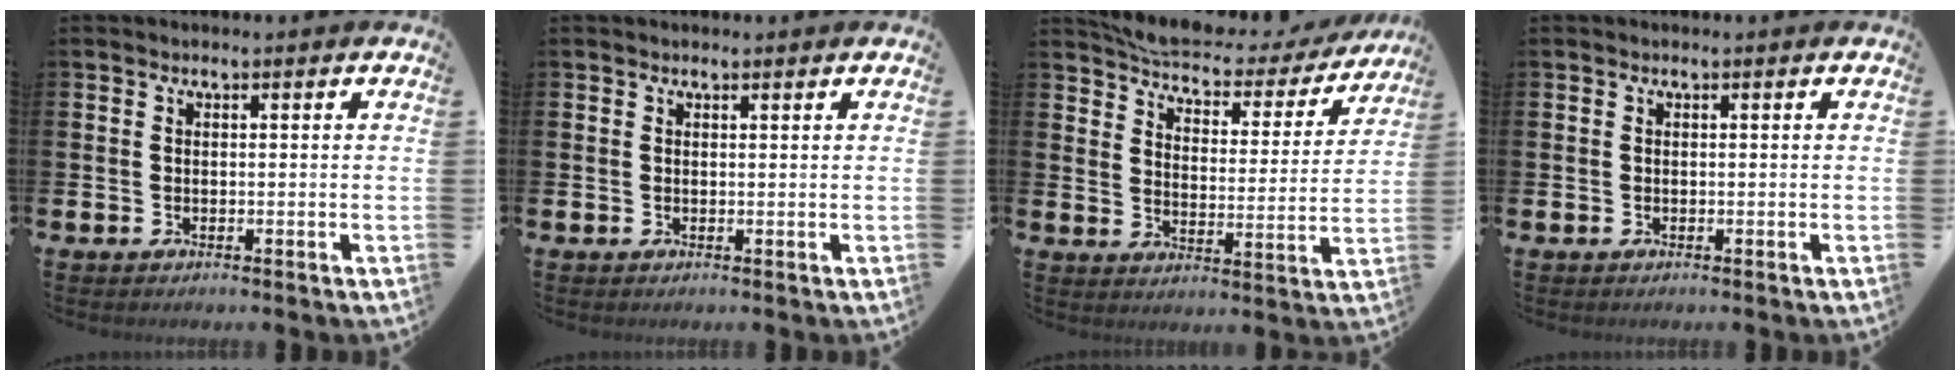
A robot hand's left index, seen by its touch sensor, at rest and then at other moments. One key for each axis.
{"total": 0.5, "fx": 0.5, "fy": 0.0, "fz": 0.0, "tx": 0.014, "ty": -0.006, "tz": 0.007}
{"total": 5.8, "fx": 5.4, "fy": 1.4, "fz": 1.8, "tx": -0.059, "ty": -0.038, "tz": 0.087}
{"total": 0.0}